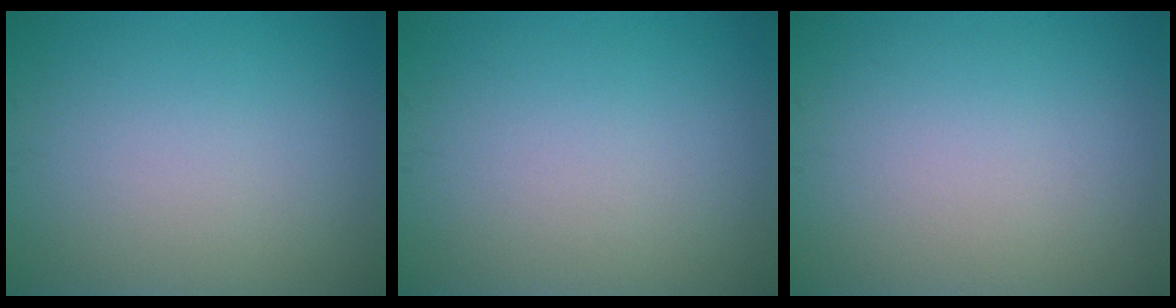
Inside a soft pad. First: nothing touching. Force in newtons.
{"total": 0.0}
{"total": 0.0}